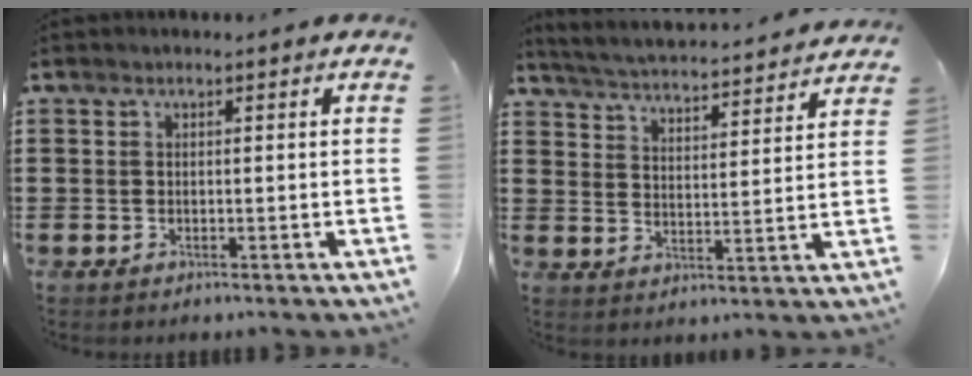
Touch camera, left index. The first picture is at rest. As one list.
[{"total": 3.8, "force": [3.8, -0.7, 0.2], "torque": [-0.026, -0.035, 0.058]}]